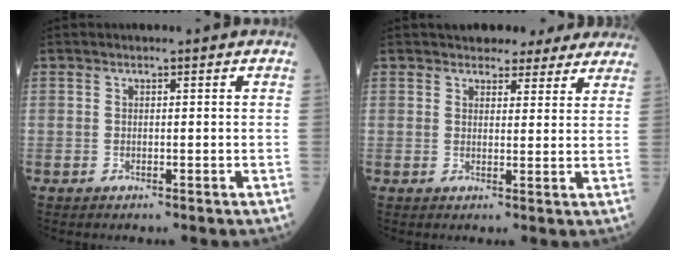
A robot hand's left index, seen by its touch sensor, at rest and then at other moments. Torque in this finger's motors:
{"motor_torque": [0.77, -0.77, 0.20, 0.03]}